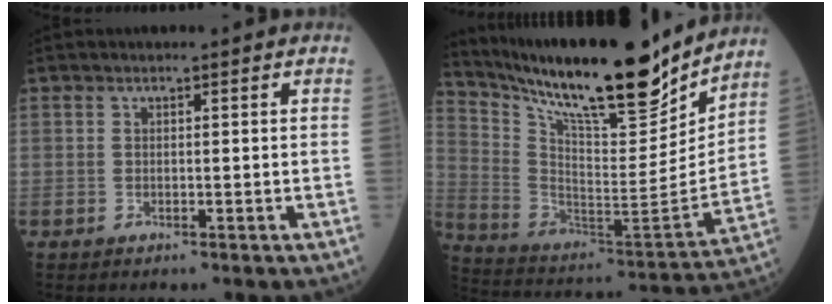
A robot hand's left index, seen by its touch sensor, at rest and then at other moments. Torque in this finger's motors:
{"motor_torque": [0.45, -0.55, 1.02, 0.21]}